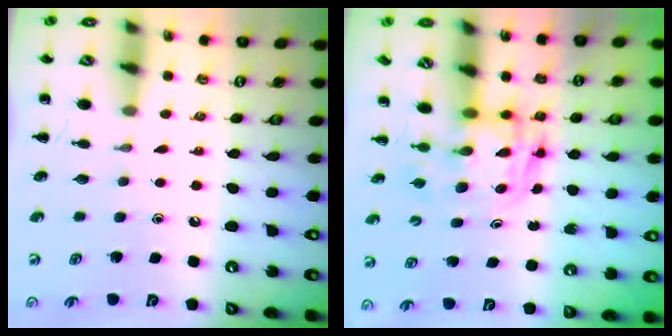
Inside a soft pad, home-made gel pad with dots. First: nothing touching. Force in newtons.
{"total": 2.9, "press": 2.9, "slide": 0.5}